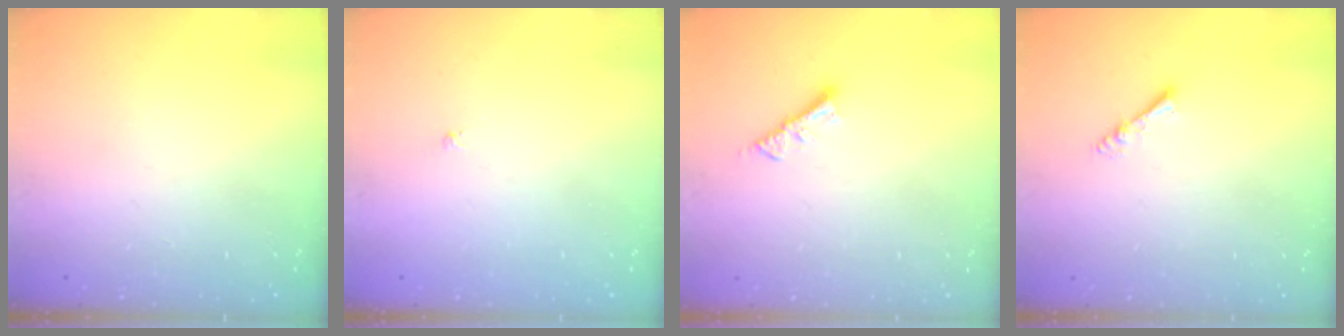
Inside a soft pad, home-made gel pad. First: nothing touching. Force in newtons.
{"total": 1.0, "press": 0.9, "slide": 0.3}
{"total": 5.5, "press": 5.4, "slide": 0.4}
{"total": 2.9, "press": 2.8, "slide": 0.4}